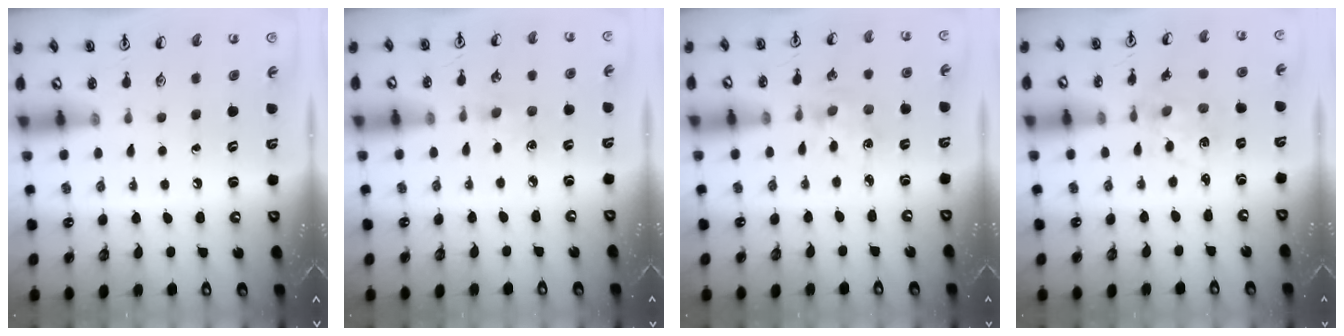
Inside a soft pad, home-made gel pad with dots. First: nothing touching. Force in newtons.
{"total": 4.5, "press": 4.4, "slide": 0.6}
{"total": 2.7, "press": 2.6, "slide": 0.3}
{"total": 2.6, "press": 2.5, "slide": 0.4}